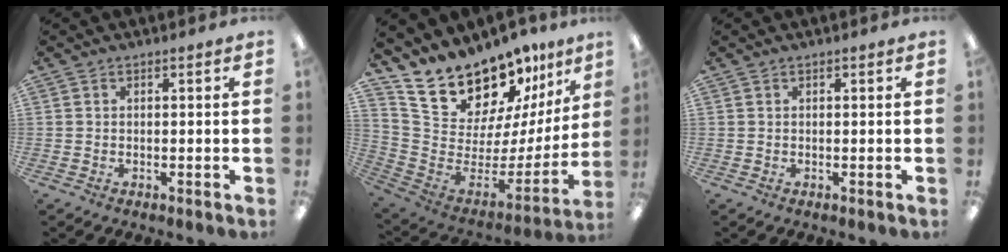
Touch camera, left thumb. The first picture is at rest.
{"total": 19.7, "force": [17.3, 7.7, 5.5], "torque": [-0.103, -0.149, 0.324]}
{"total": 0.0}